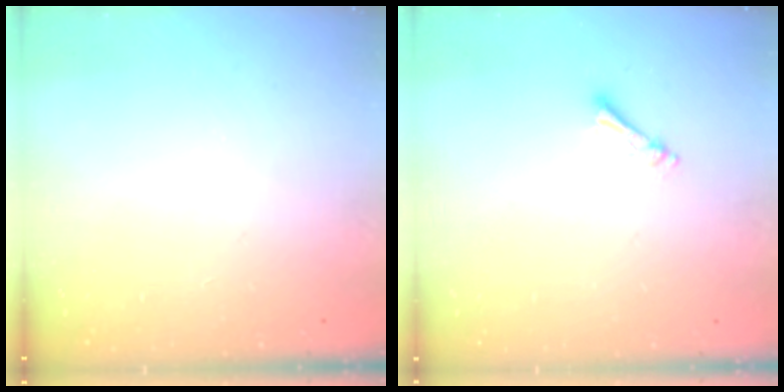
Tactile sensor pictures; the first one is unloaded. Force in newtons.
{"total": 2.5, "press": 2.5, "slide": 0.4}